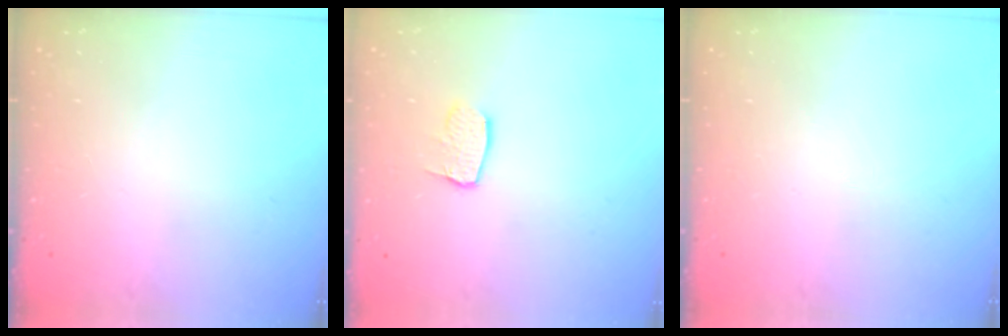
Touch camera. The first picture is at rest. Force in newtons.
{"total": 6.8, "press": 6.8, "slide": 0.5}
{"total": 0.0}